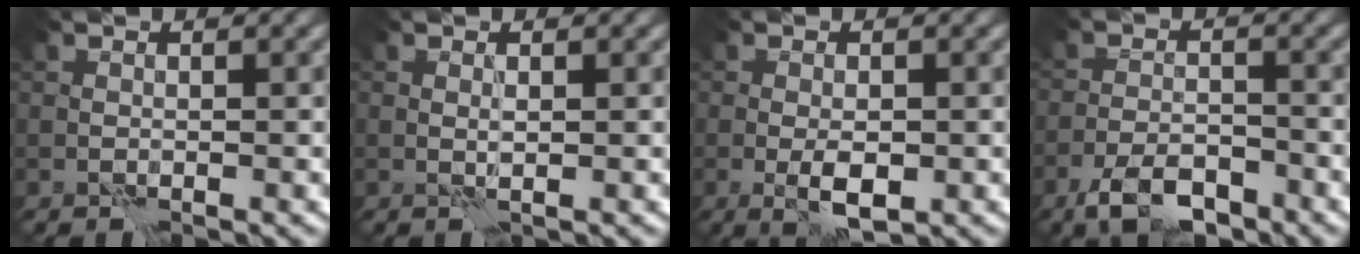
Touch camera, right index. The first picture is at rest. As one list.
[{"total": 0.6, "force": [0.5, -0.1, 0.4], "torque": [-0.011, -0.002, 0.009]}, {"total": 2.8, "force": [-0.6, 1.1, 2.5], "torque": [-0.044, -0.004, -0.007]}, {"total": 4.9, "force": [-3.6, 1.8, 2.8], "torque": [-0.044, -0.003, -0.069]}]